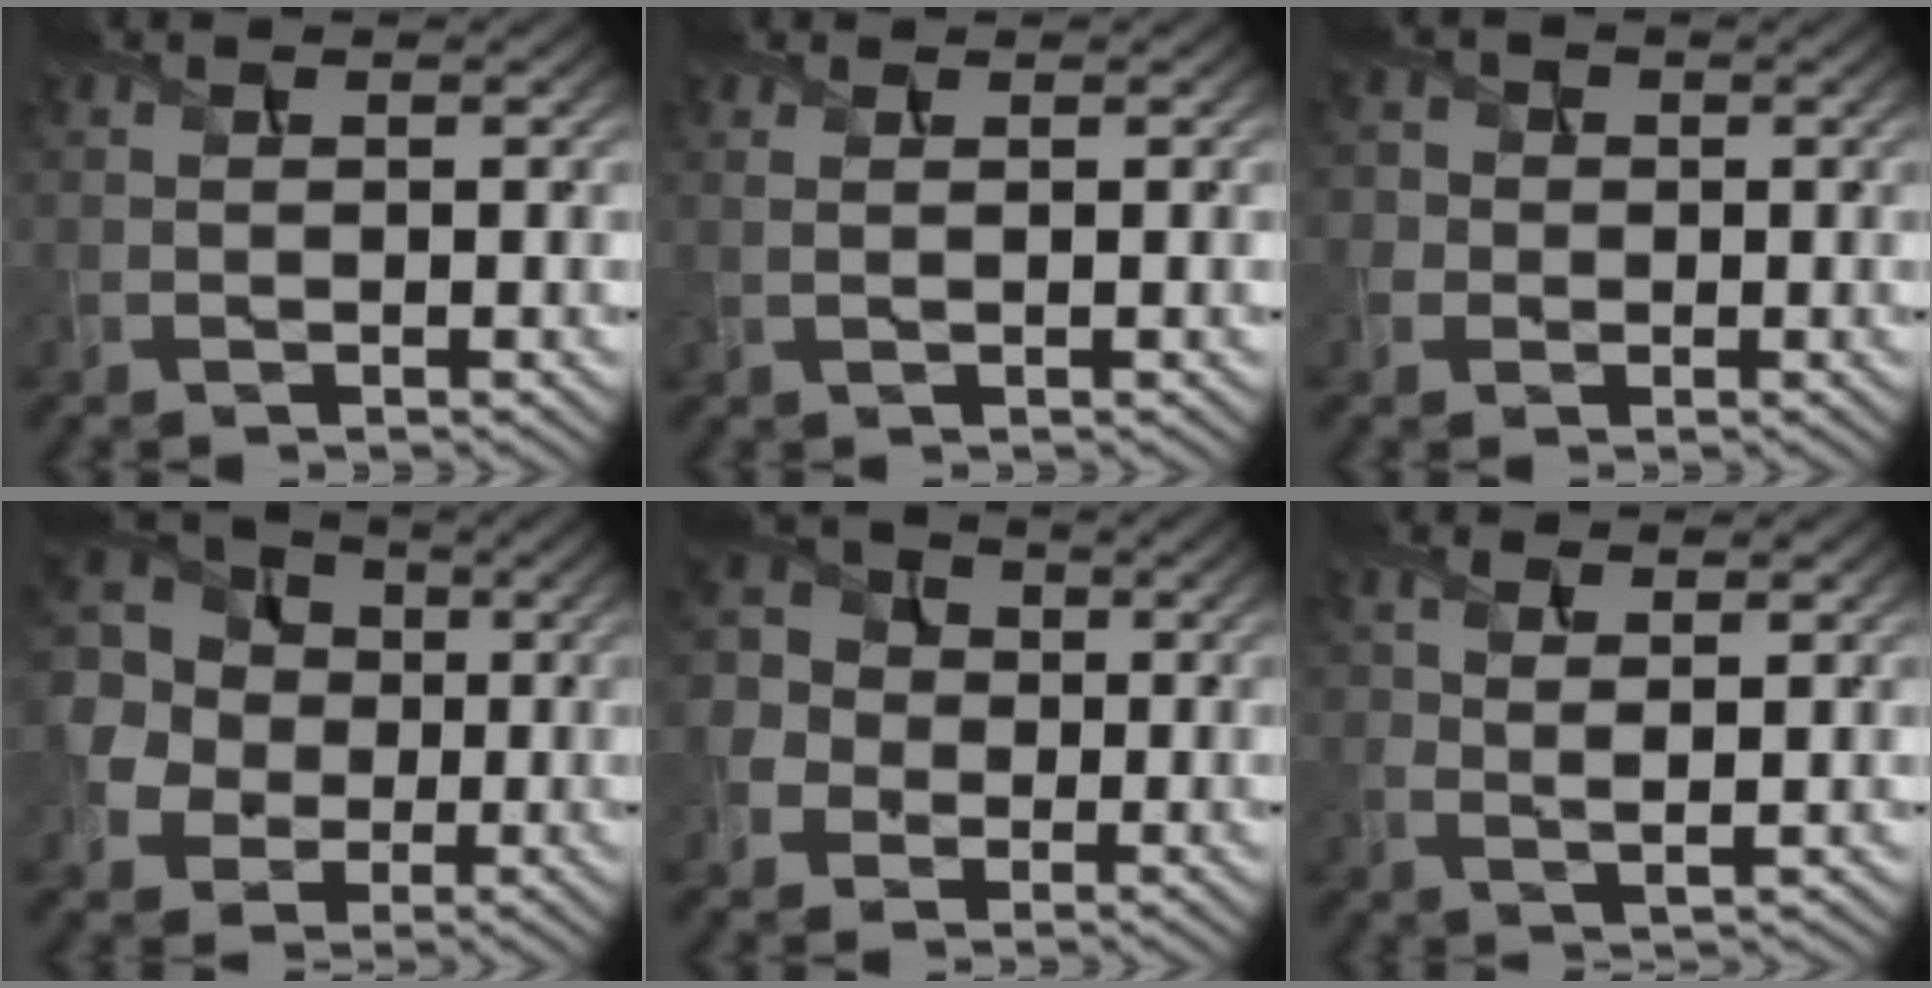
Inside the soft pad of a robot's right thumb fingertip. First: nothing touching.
{"total": 1.0, "force": [0.4, 0.1, 0.8], "torque": [-0.021, 0.003, 0.005]}
{"total": 2.9, "force": [0.1, 2.9, 0.5], "torque": [-0.013, 0.006, -0.022]}
{"total": 14.8, "force": [1.7, 12.9, 7.1], "torque": [-0.232, 0.010, 0.006]}
{"total": 6.9, "force": [-0.9, 6.3, 2.7], "torque": [-0.090, 0.001, -0.039]}
{"total": 2.8, "force": [1.3, 0.8, 2.3], "torque": [-0.057, 0.000, 0.027]}